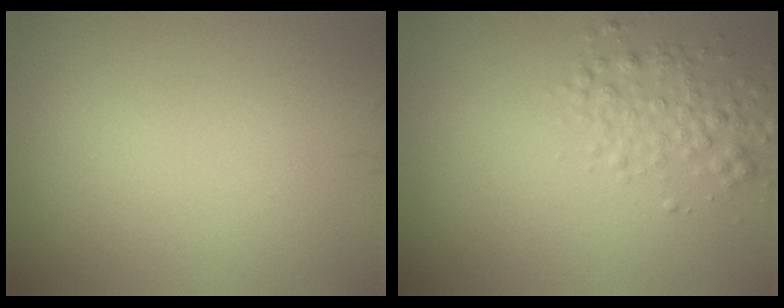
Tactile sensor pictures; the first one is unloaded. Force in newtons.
{"total": 2.5, "press": 2.5, "slide": 0.1}